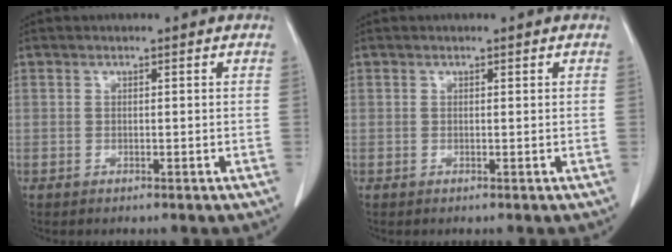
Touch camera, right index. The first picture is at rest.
{"total": 0.0}